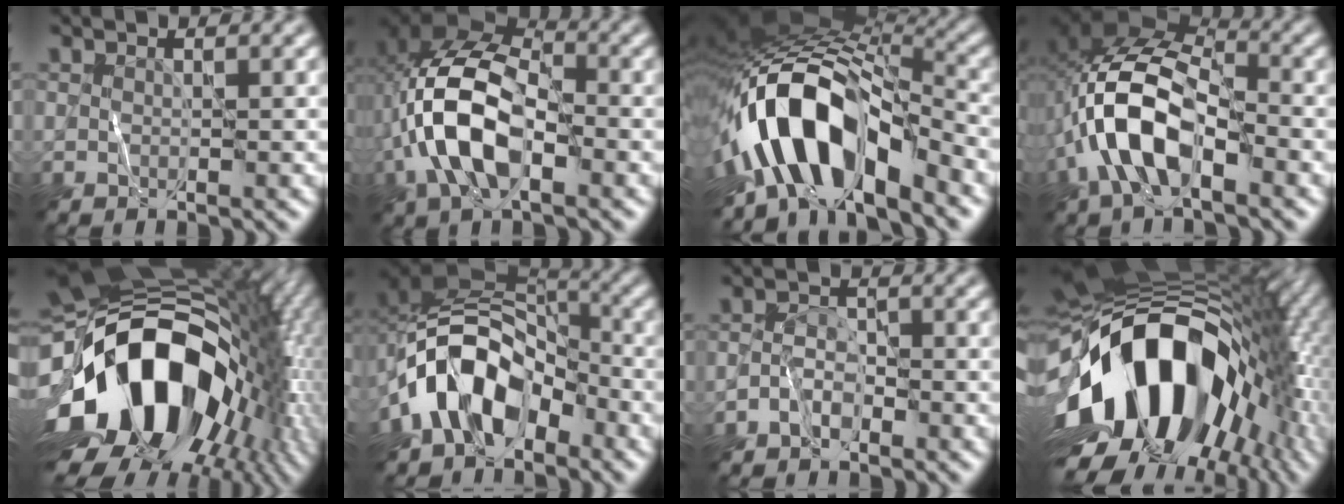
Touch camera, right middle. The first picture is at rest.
{"total": 10.5, "force": [-2.3, 5.7, 8.5], "torque": [-0.179, 0.009, -0.057]}
{"total": 12.9, "force": [-6.0, 5.7, 9.9], "torque": [-0.168, 0.011, -0.111]}
{"total": 10.0, "force": [-3.1, 5.4, 7.8], "torque": [-0.161, 0.003, -0.067]}
{"total": 20.6, "force": [-2.6, 14.2, 14.8], "torque": [-0.282, -0.034, -0.034]}
{"total": 9.6, "force": [-4.2, 6.3, 5.8], "torque": [-0.087, 0.014, -0.095]}
{"total": 1.9, "force": [-1.4, 1.0, 0.9], "torque": [-0.014, 0.009, -0.030]}
{"total": 18.4, "force": [-1.9, 12.4, 13.5], "torque": [-0.236, 0.003, -0.042]}